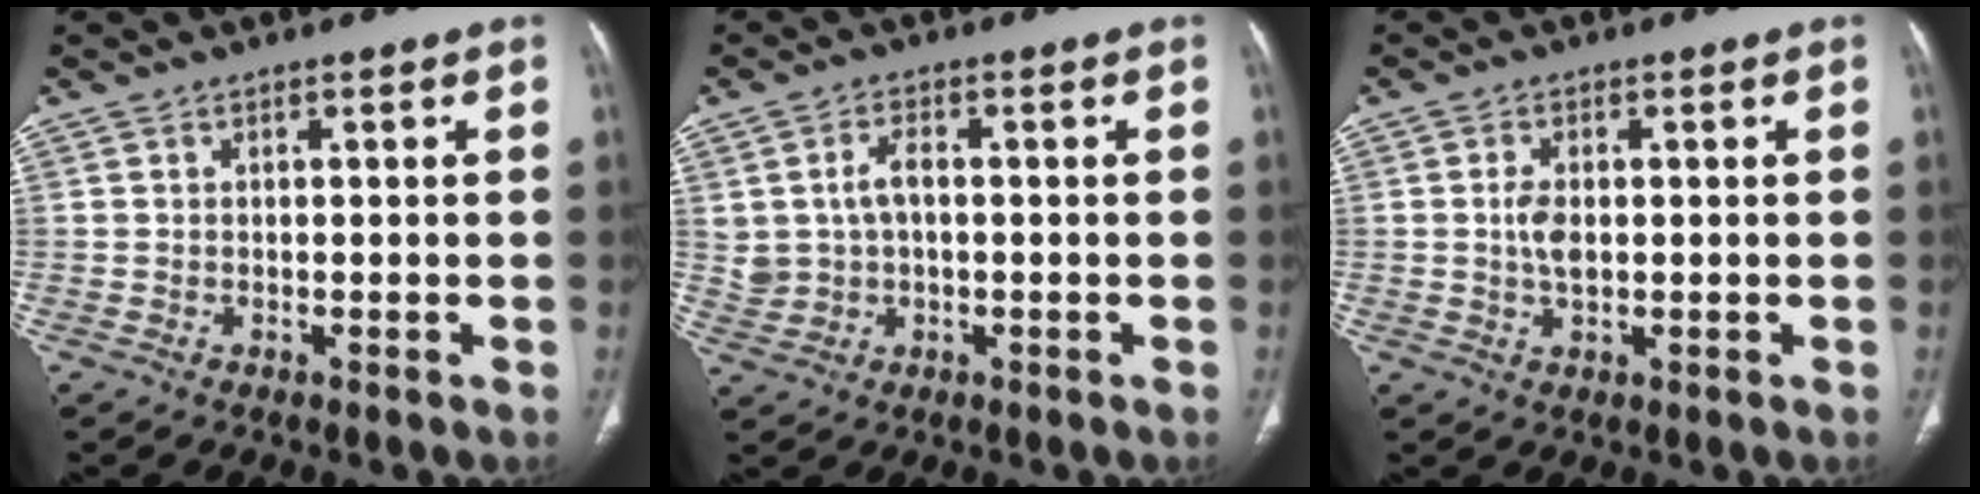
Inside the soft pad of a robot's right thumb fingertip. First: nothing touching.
{"total": 5.2, "force": [0.5, 3.5, 3.8], "torque": [-0.069, 0.007, 0.013]}
{"total": 3.4, "force": [0.1, 1.9, 2.8], "torque": [-0.055, 0.001, 0.003]}